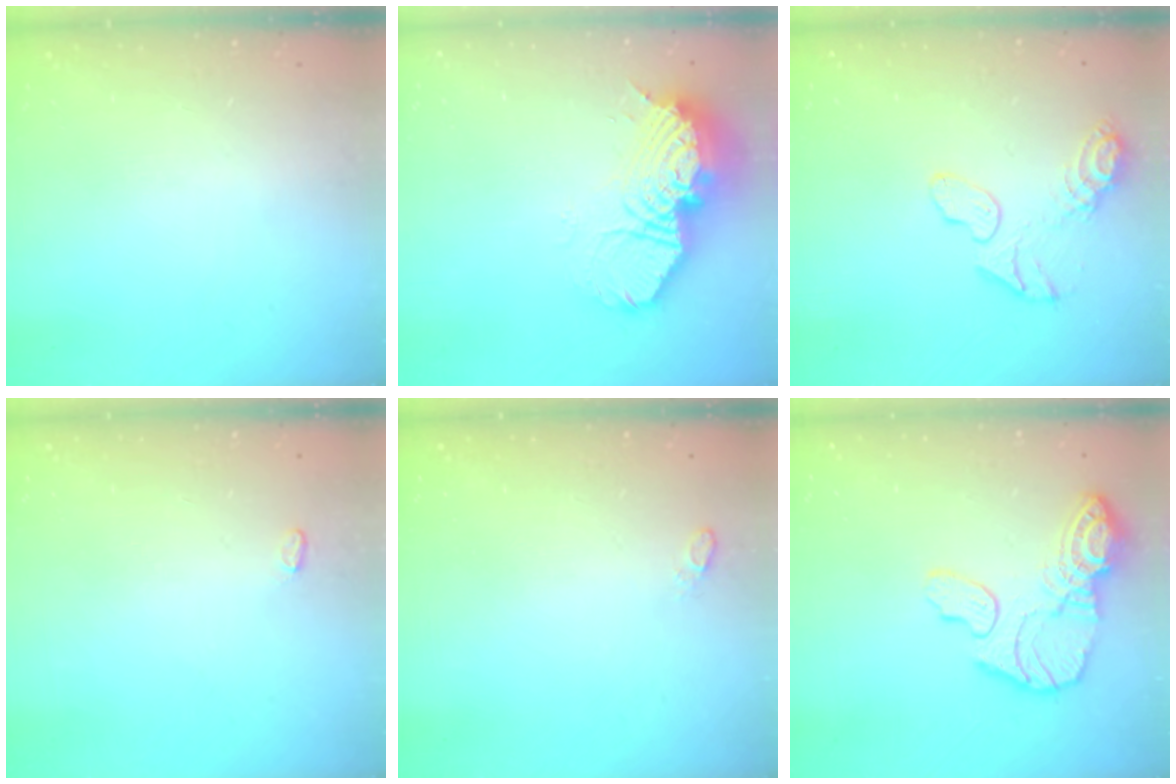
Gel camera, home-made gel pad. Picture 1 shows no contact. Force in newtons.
{"total": 17.0, "press": 17.0, "slide": 1.5}
{"total": 12.3, "press": 10.9, "slide": 5.6}
{"total": 2.8, "press": 2.8, "slide": 0.4}
{"total": 4.0, "press": 3.7, "slide": 1.5}
{"total": 14.6, "press": 14.5, "slide": 1.5}